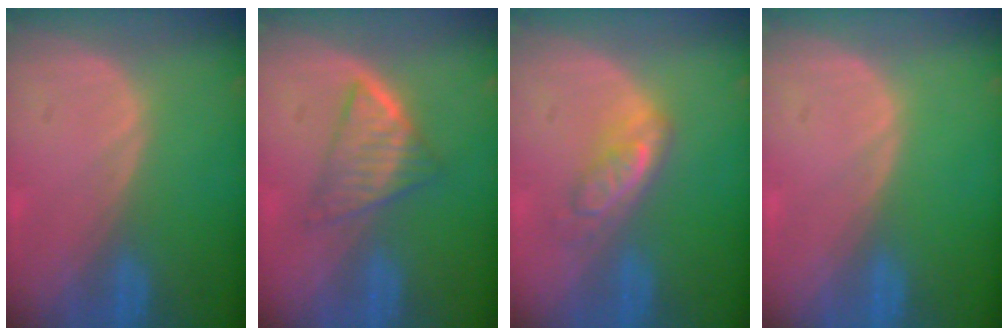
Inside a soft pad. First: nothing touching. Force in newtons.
{"total": 5.4, "press": 5.1, "slide": 1.5}
{"total": 5.0, "press": 4.6, "slide": 1.9}
{"total": 0.0}